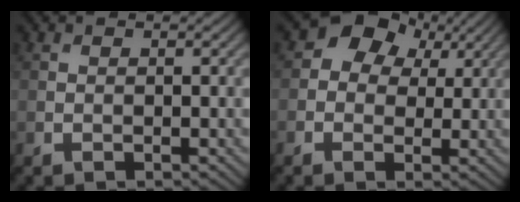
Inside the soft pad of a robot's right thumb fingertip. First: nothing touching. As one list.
[{"total": 6.2, "force": [2.1, 4.9, 3.2], "torque": [-0.057, 0.001, 0.015]}]